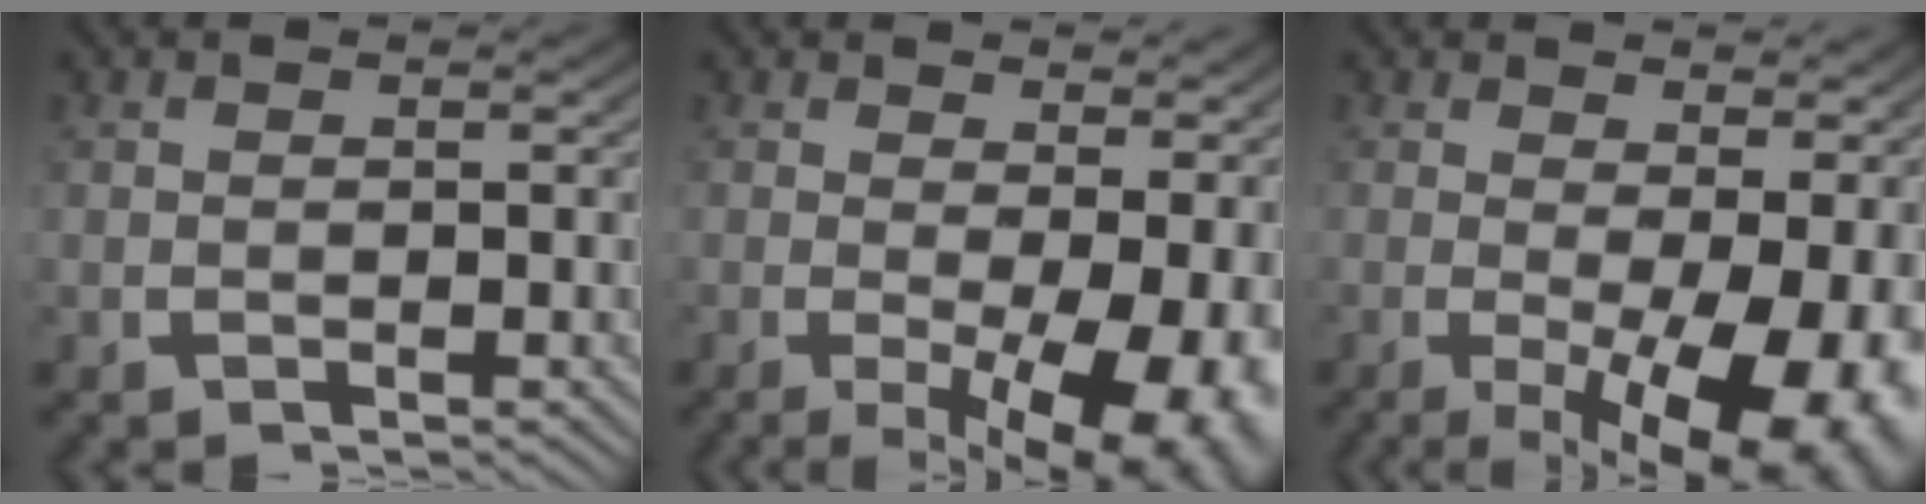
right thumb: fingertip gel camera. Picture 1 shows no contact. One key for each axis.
{"total": 9.0, "fx": -1.8, "fy": 4.7, "fz": 7.5, "tx": -0.103, "ty": -0.043, "tz": -0.011}
{"total": 10.5, "fx": -2.2, "fy": 5.6, "fz": 8.6, "tx": -0.118, "ty": -0.048, "tz": -0.013}